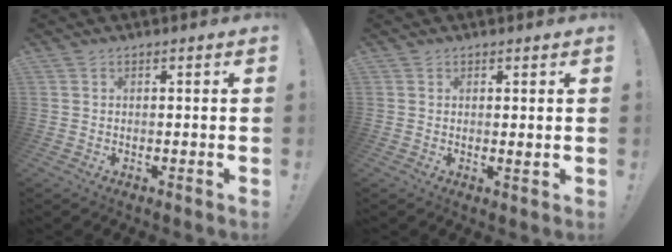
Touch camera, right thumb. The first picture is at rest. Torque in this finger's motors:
{"motor_torque": [-0.19, 0.01, 0.04, 0.17, 0.00]}